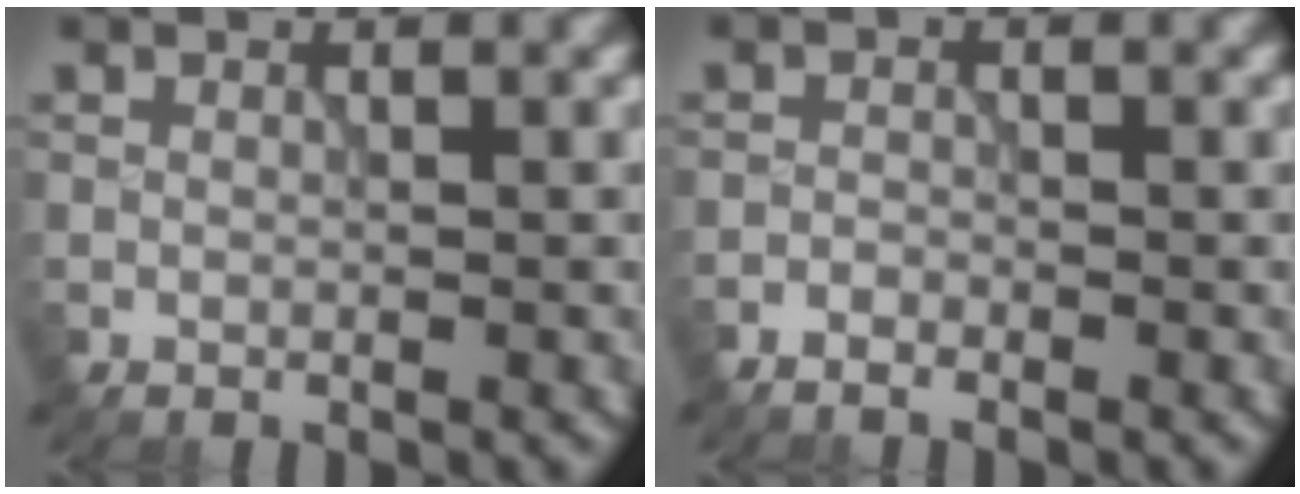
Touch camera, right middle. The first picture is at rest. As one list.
[{"total": 1.1, "force": [-1.0, 0.2, 0.4], "torque": [-0.010, 0.000, -0.023]}]